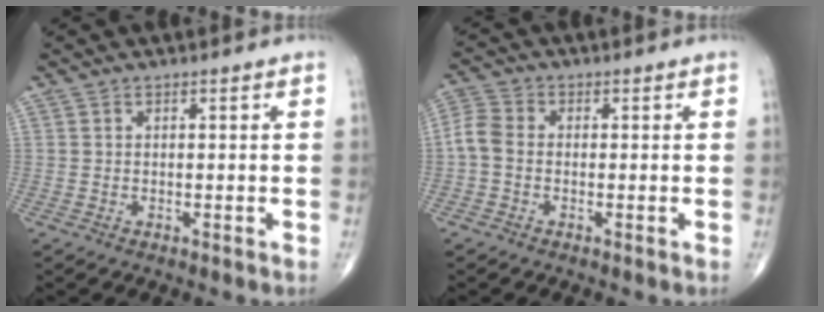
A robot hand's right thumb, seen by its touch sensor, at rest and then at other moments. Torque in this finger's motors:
{"motor_torque": [0.03, 0.01, 0.28, -0.17, 0.01]}